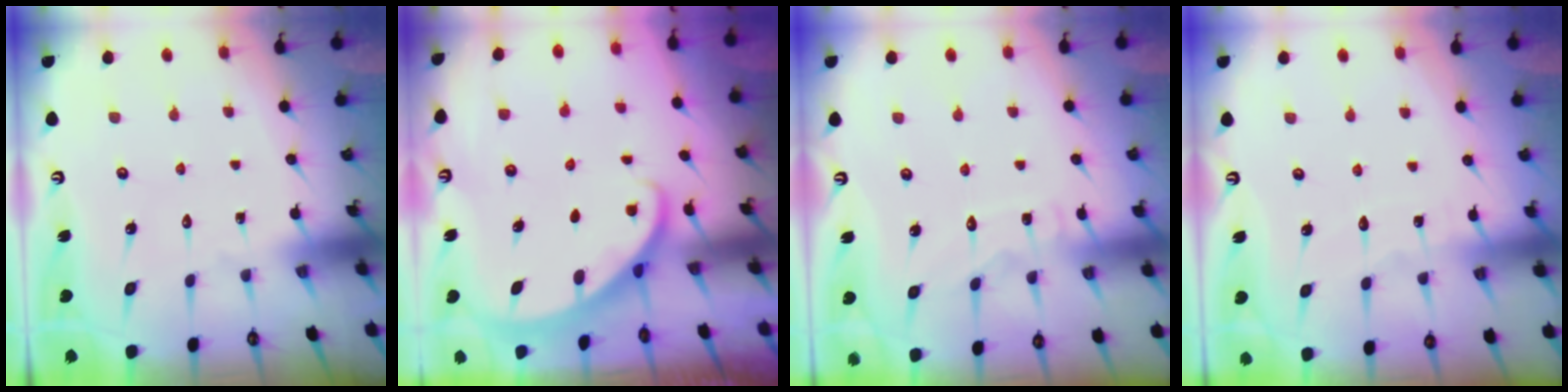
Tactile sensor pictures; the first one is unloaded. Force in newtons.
{"total": 2.2, "press": 2.2, "slide": 0.1}
{"total": 5.5, "press": 5.5, "slide": 0.5}
{"total": 3.2, "press": 3.2, "slide": 0.3}